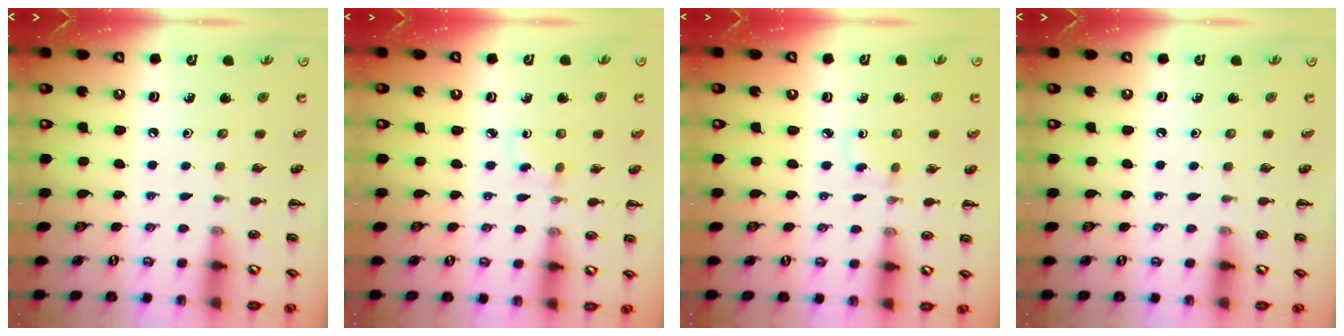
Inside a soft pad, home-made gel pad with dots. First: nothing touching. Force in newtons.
{"total": 1.2, "press": 1.0, "slide": 0.8}
{"total": 1.8, "press": 1.6, "slide": 0.8}
{"total": 0.0}